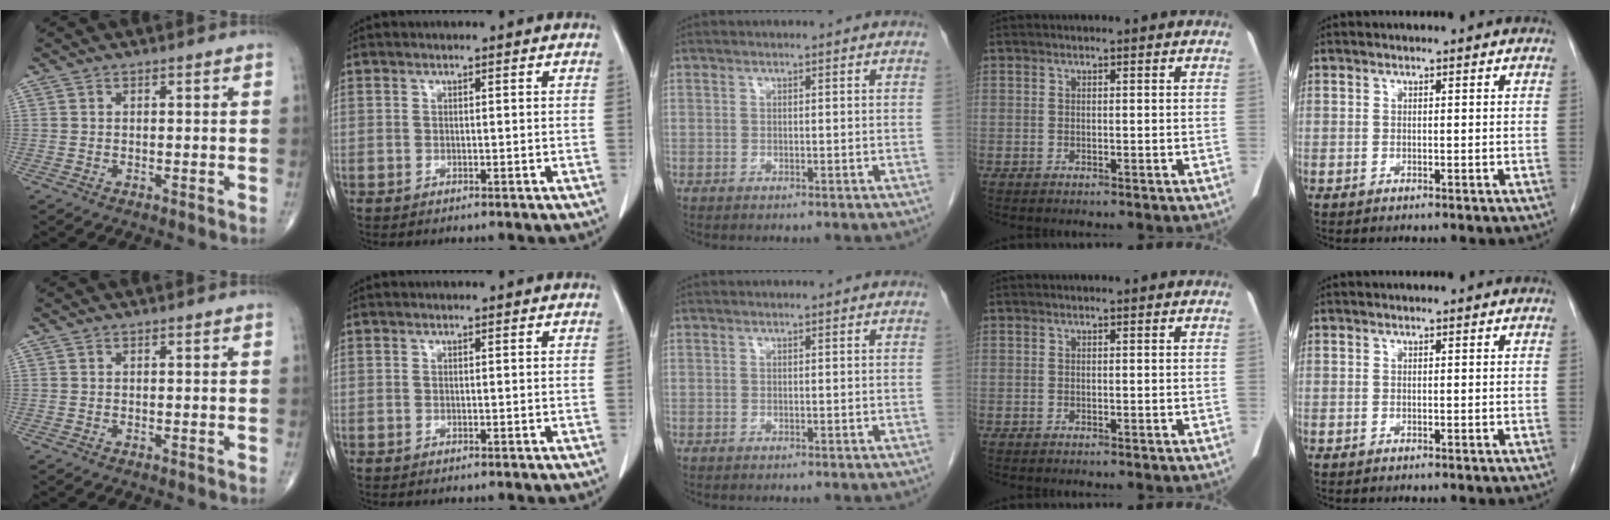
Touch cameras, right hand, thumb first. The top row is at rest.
{}